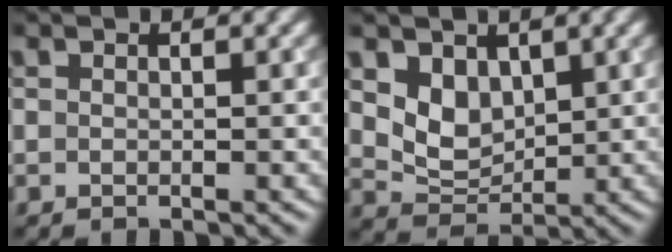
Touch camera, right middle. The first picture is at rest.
{"total": 3.9, "force": [1.5, 2.9, 2.2], "torque": [-0.050, -0.012, 0.030]}